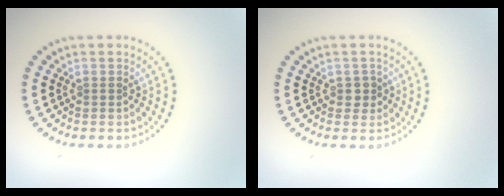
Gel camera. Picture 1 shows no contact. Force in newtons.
{"total": 1.1, "press": 1.1, "slide": 0.4}